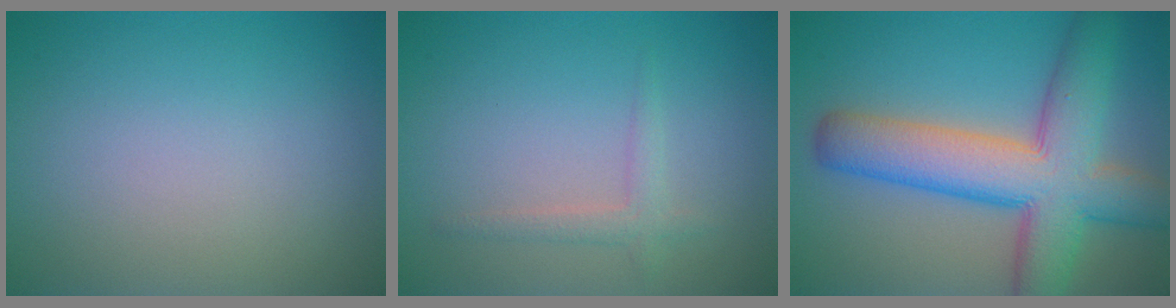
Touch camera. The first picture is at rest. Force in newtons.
{"total": 1.6, "press": 1.6, "slide": 0.1}
{"total": 10.1, "press": 10.1, "slide": 0.3}